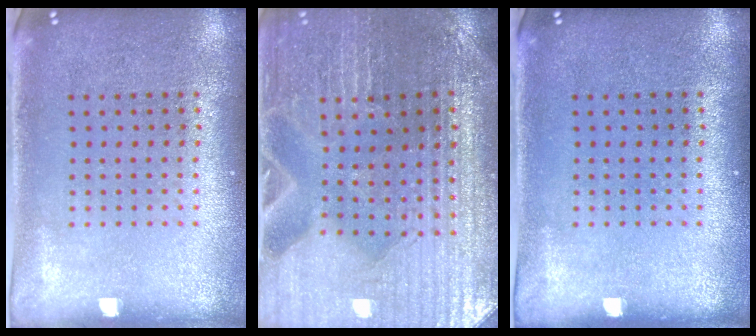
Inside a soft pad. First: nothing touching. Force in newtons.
{"total": 2.9, "press": 2.8, "slide": 0.3}
{"total": 0.0}